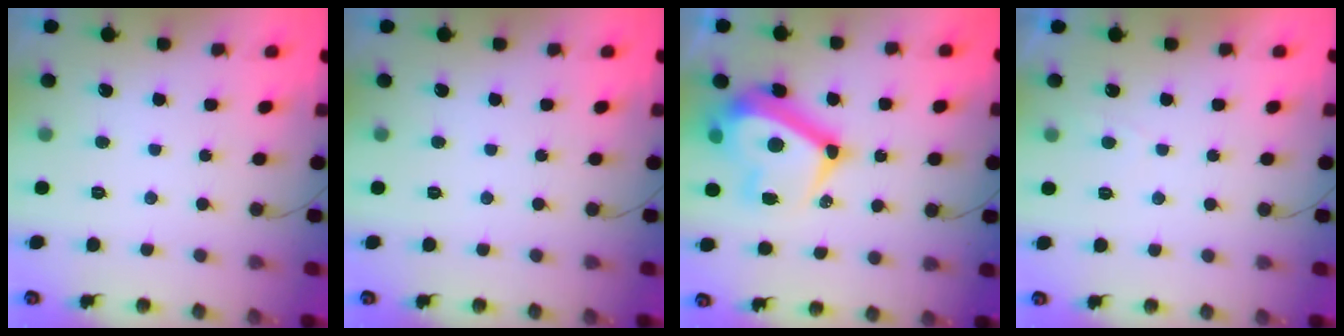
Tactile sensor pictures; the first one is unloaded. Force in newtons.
{"total": 0.0}
{"total": 16.5, "press": 16.2, "slide": 3.2}
{"total": 0.9, "press": 0.7, "slide": 0.5}